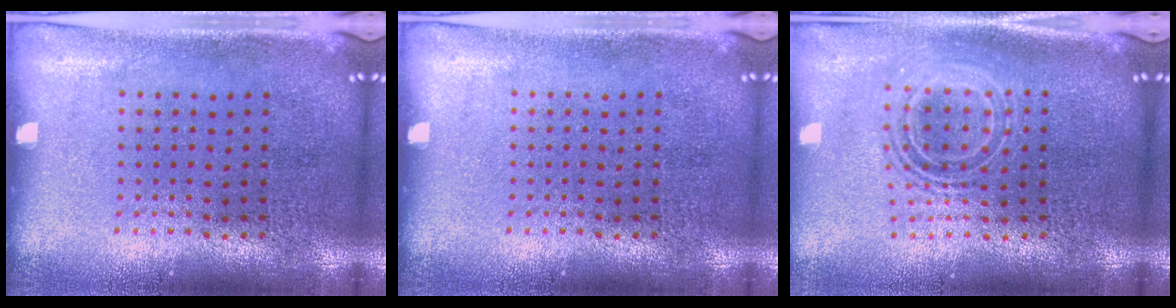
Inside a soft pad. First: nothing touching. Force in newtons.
{"total": 0.0}
{"total": 1.8, "press": 1.4, "slide": 1.1}